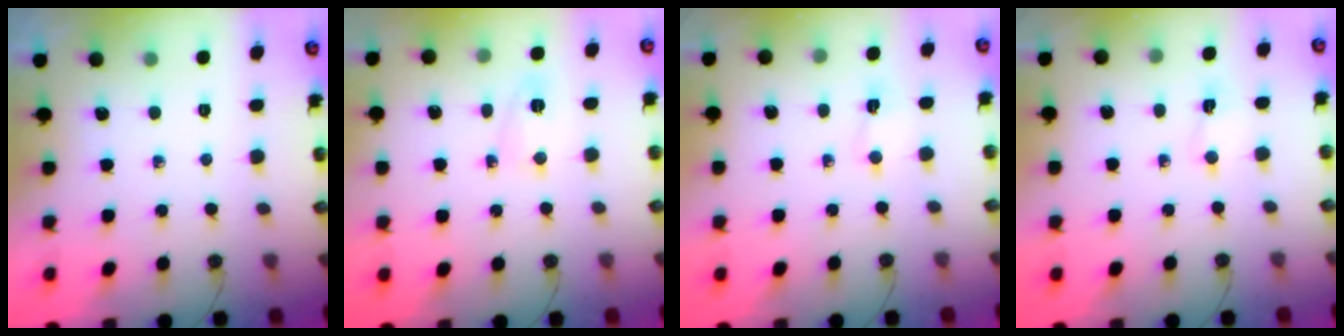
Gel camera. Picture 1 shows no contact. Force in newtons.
{"total": 3.4, "press": 3.1, "slide": 1.4}
{"total": 2.3, "press": 2.2, "slide": 0.7}
{"total": 2.3, "press": 2.2, "slide": 0.7}